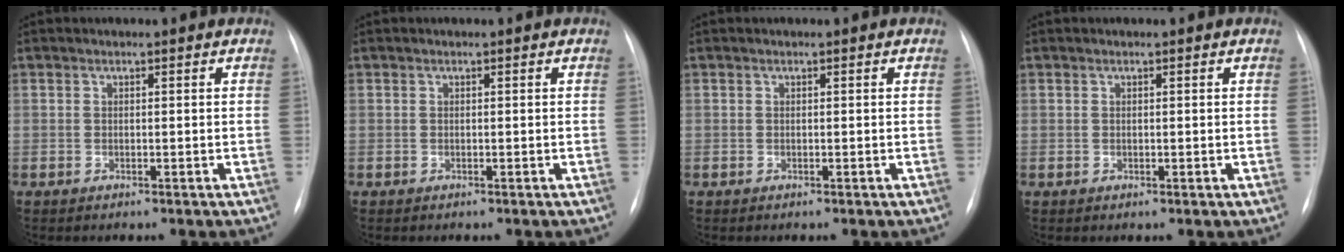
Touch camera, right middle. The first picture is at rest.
{"total": 0.0}
{"total": 0.0}
{"total": 0.0}